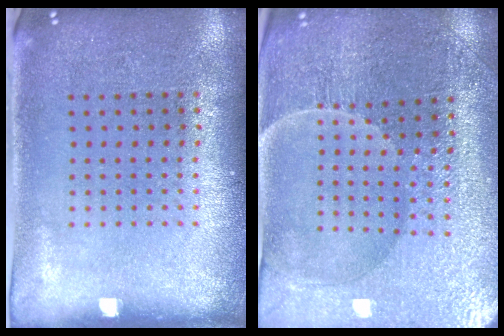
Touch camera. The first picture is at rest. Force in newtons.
{"total": 3.5, "press": 3.5, "slide": 0.2}